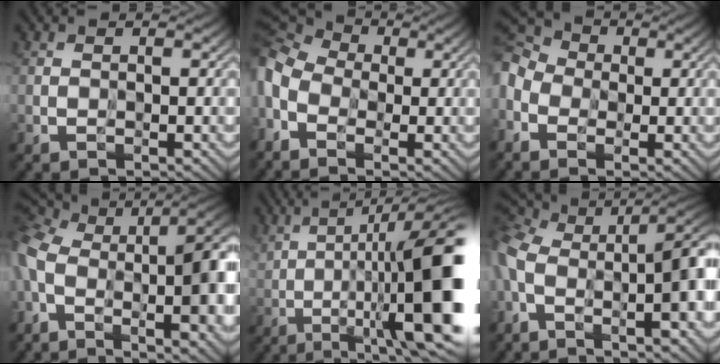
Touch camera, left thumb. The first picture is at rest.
{"total": 11.5, "force": [-1.8, 8.5, 7.7], "torque": [-0.212, -0.012, -0.029]}
{"total": 8.3, "force": [-1.4, 6.9, 4.3], "torque": [-0.144, 0.003, -0.035]}
{"total": 19.4, "force": [-3.9, 9.8, 16.3], "torque": [-0.286, -0.031, -0.032]}
{"total": 18.1, "force": [-1.2, 5.4, 17.3], "torque": [-0.255, 0.026, -0.017]}
{"total": 16.3, "force": [-4.6, 6.9, 14.1], "torque": [-0.269, -0.022, -0.069]}